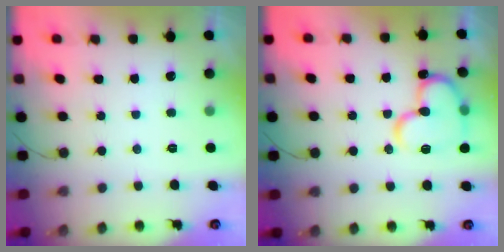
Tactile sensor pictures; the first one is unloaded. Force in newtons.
{"total": 15.5, "press": 15.4, "slide": 1.5}